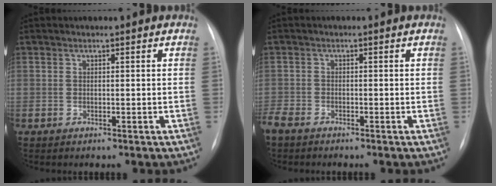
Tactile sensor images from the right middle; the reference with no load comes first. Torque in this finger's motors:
{"motor_torque": [0.97, -1.17, 1.05, 0.21]}